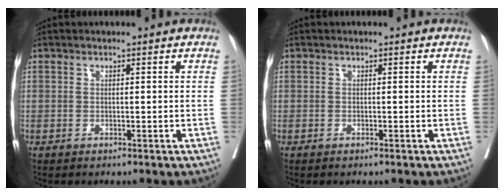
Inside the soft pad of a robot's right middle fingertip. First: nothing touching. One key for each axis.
{"total": 0.0}